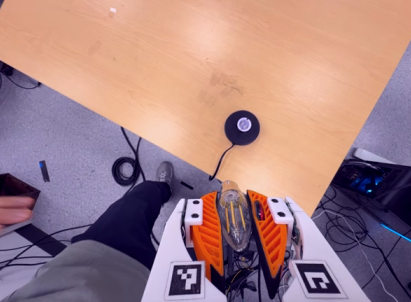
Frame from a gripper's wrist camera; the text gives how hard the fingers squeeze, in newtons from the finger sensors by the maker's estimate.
{"total": 19.7, "left": 21.0, "right": 18.5}